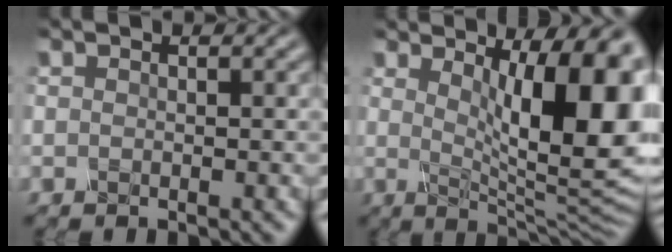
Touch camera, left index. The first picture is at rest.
{"total": 13.6, "force": [3.0, 4.0, 12.7], "torque": [-0.146, -0.012, 0.050]}